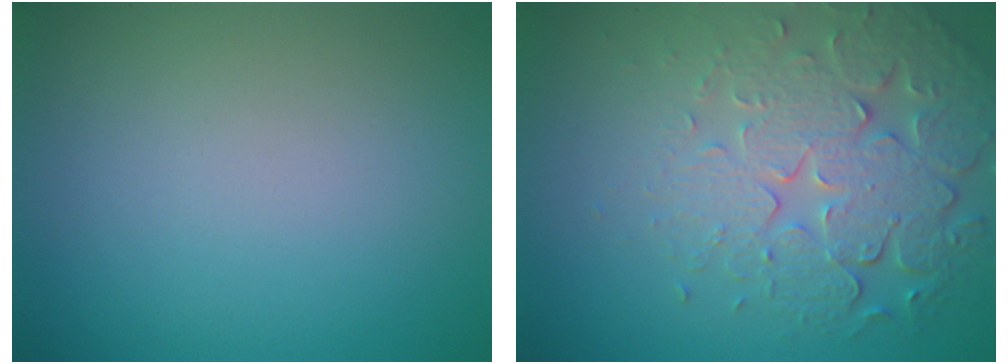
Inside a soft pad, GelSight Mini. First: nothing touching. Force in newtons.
{"total": 6.9, "press": 5.2, "slide": 4.6}